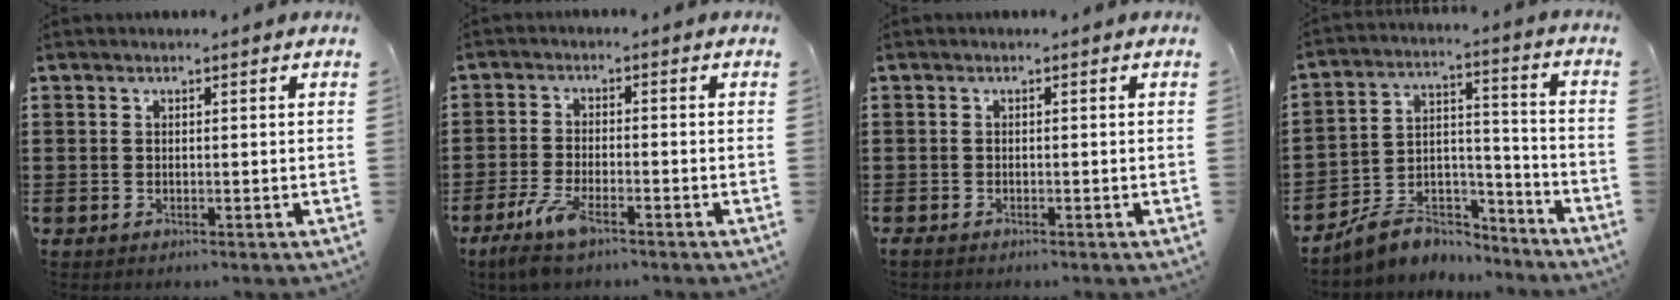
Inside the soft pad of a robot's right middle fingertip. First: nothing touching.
{"total": 6.0, "force": [-4.0, 1.6, 4.1], "torque": [-0.099, -0.014, -0.078]}
{"total": 0.6, "force": [-0.6, 0.2, 0.2], "torque": [-0.005, -0.003, -0.011]}
{"total": 6.4, "force": [-5.5, 3.3, 0.1], "torque": [-0.008, 0.013, -0.105]}